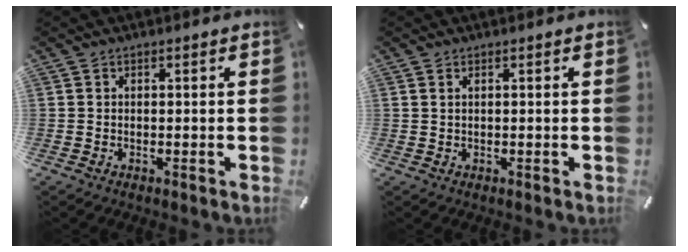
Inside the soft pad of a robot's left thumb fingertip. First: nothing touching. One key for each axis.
{"total": 0.7, "fx": 0.4, "fy": 0.1, "fz": 0.6, "tx": -0.012, "ty": 0.000, "tz": 0.006}